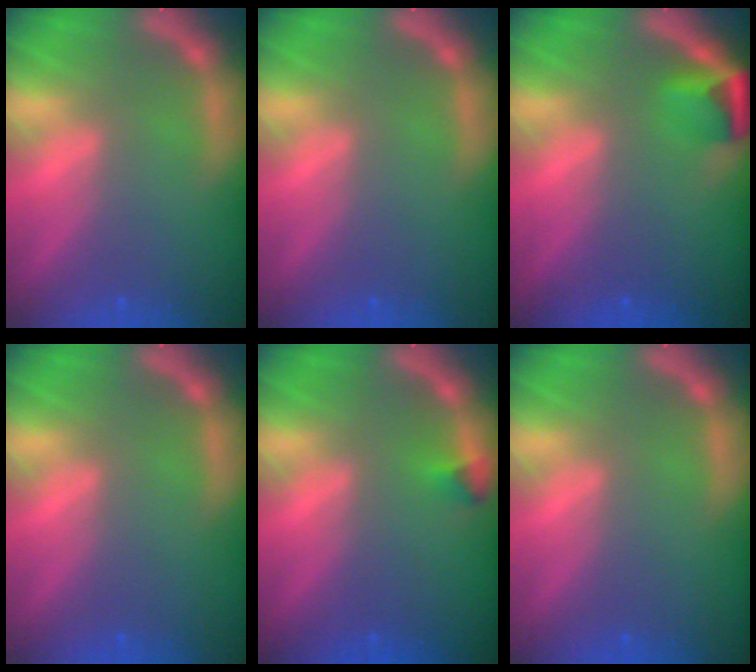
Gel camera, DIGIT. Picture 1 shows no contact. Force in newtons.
{"total": 0.0}
{"total": 2.9}
{"total": 0.0}
{"total": 0.9}
{"total": 0.0}